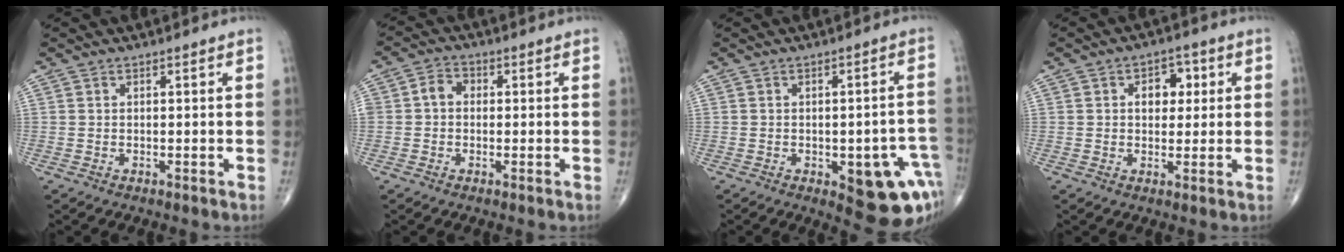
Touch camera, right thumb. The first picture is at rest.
{"total": 3.7, "force": [0.0, 3.0, 2.1], "torque": [-0.027, 0.015, -0.008]}
{"total": 13.8, "force": [-4.8, 5.9, 11.5], "torque": [-0.095, 0.024, -0.040]}
{"total": 5.7, "force": [1.3, 4.0, 3.8], "torque": [-0.025, 0.004, 0.015]}